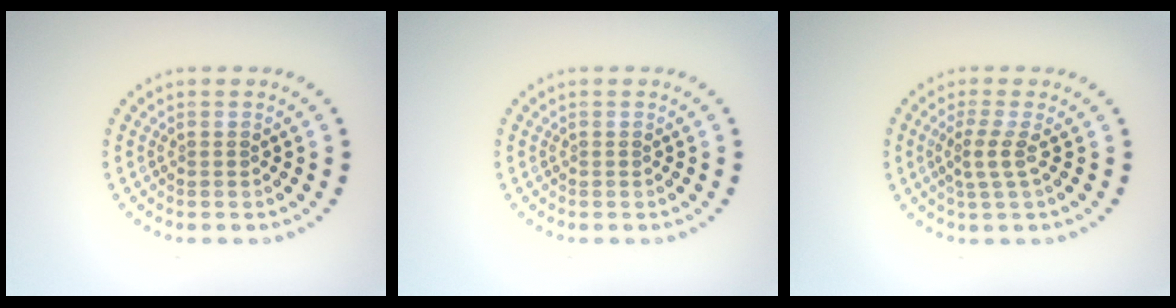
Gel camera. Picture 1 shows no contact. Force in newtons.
{"total": 0.0}
{"total": 2.0, "press": 1.4, "slide": 1.4}